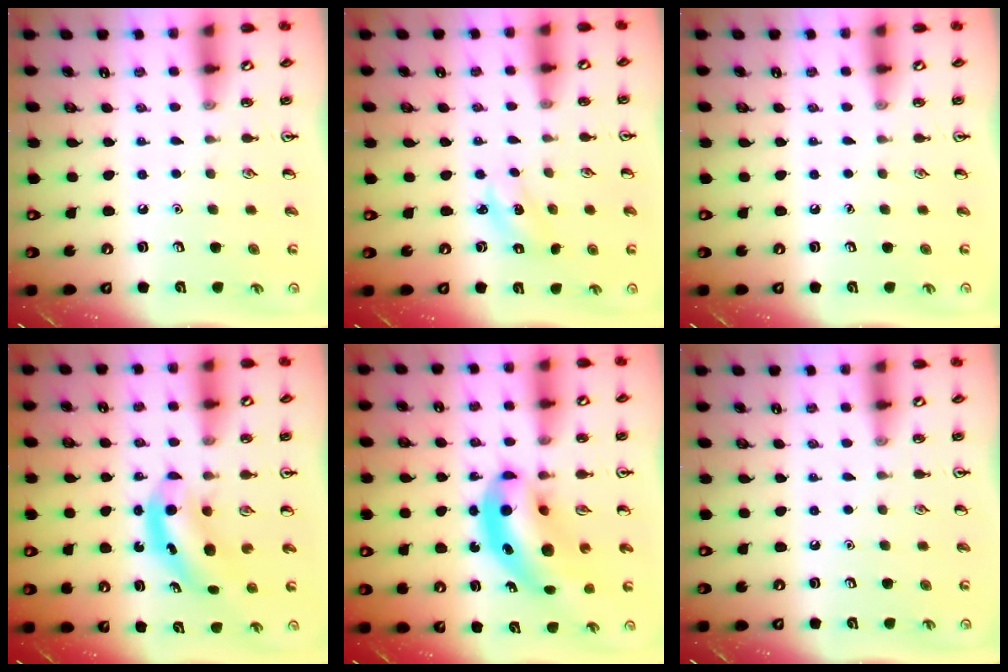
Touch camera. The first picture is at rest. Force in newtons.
{"total": 2.2, "press": 2.1, "slide": 0.4}
{"total": 0.0}
{"total": 5.6, "press": 5.5, "slide": 0.8}
{"total": 11.4, "press": 10.9, "slide": 3.3}
{"total": 0.0}